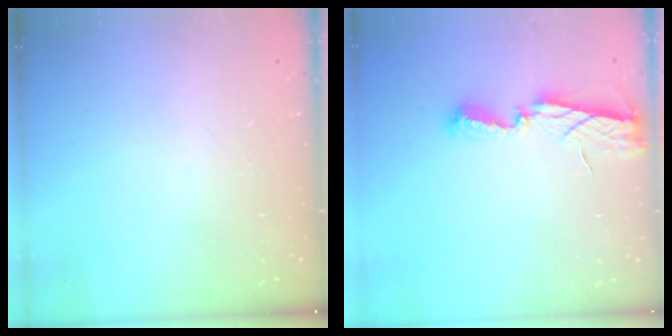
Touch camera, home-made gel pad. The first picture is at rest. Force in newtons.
{"total": 6.2, "press": 6.2, "slide": 0.2}